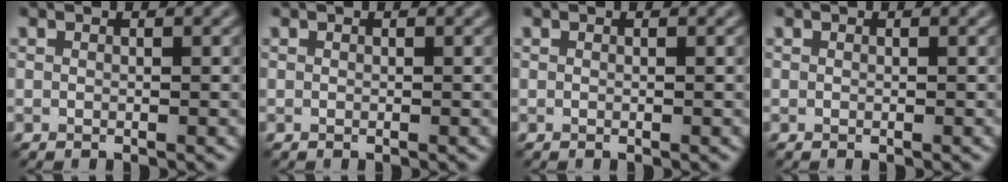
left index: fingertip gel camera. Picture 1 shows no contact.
{"total": 0.0}
{"total": 0.0}
{"total": 0.0}